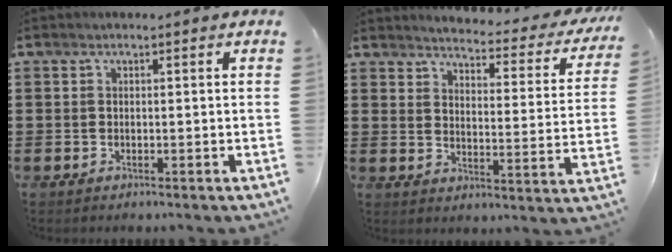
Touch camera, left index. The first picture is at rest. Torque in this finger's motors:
{"motor_torque": [2.14, 0.00, 0.56, 0.06]}